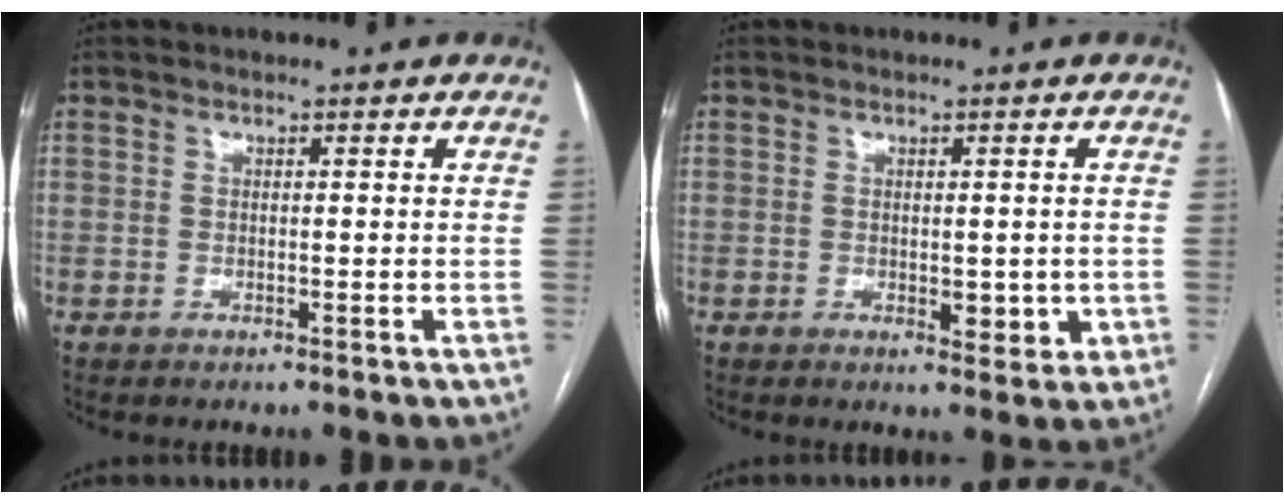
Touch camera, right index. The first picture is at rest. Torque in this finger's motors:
{"motor_torque": [0.08, 0.09, 0.08, 0.05]}